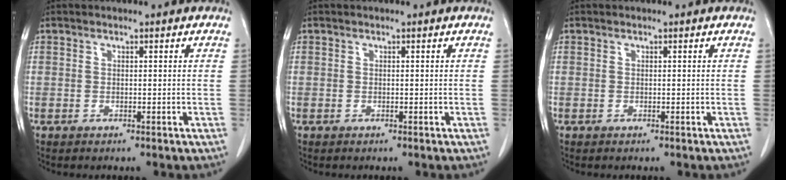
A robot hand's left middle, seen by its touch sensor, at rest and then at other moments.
{"total": 0.0}
{"total": 0.0}